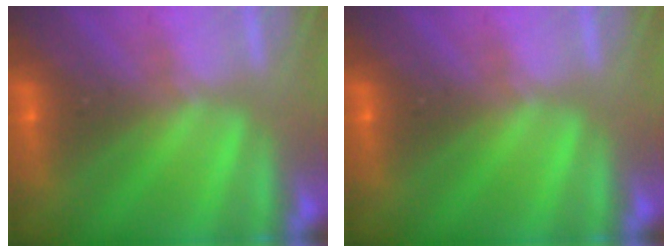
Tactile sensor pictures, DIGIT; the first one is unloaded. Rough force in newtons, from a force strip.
{"total": 0.0}